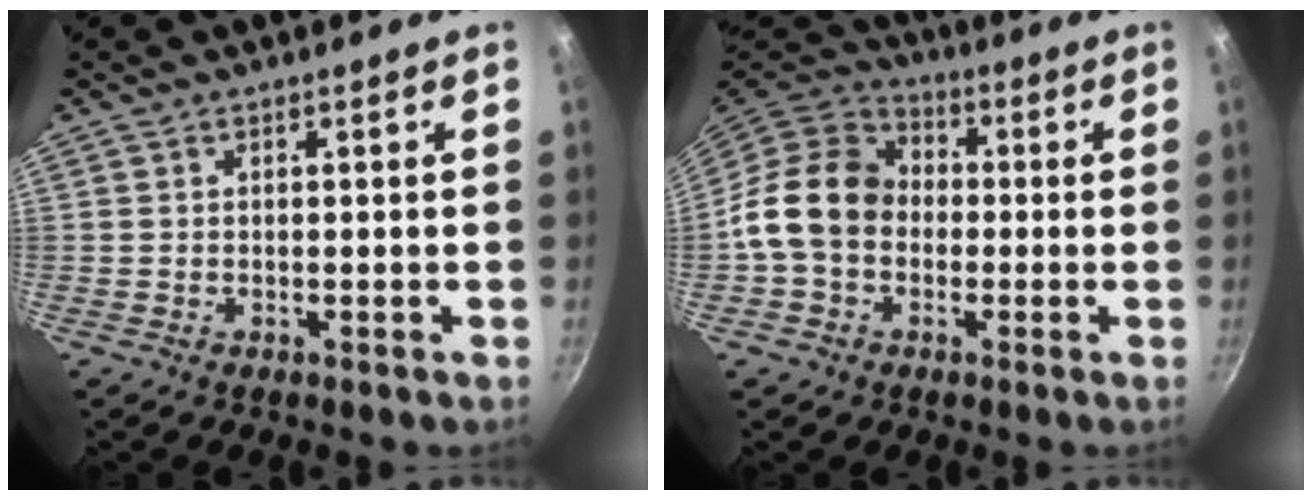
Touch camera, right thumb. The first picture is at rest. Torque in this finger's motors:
{"motor_torque": [2.07, 2.30, 1.33, -0.99, 0.13]}